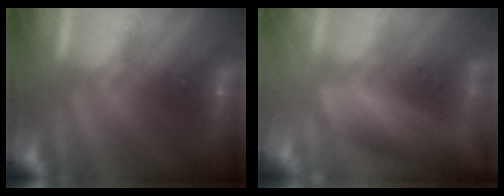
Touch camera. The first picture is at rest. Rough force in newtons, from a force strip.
{"total": 3.6}